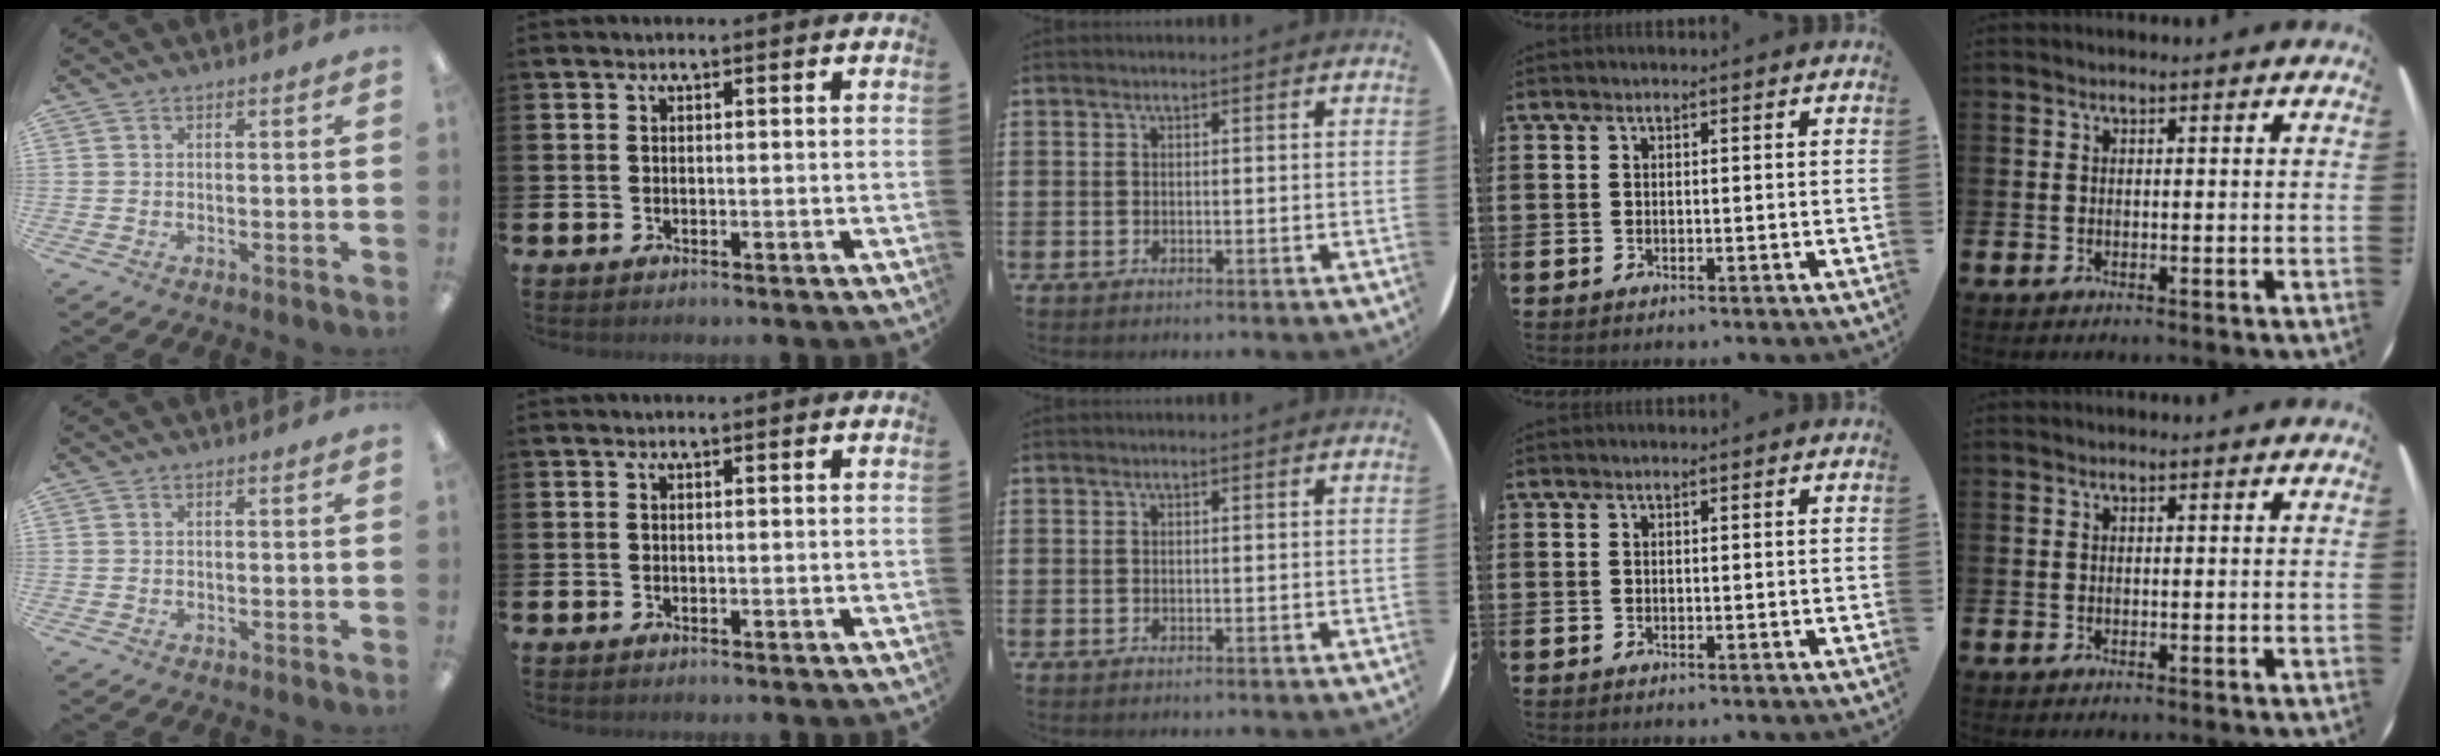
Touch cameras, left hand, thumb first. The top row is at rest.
{}